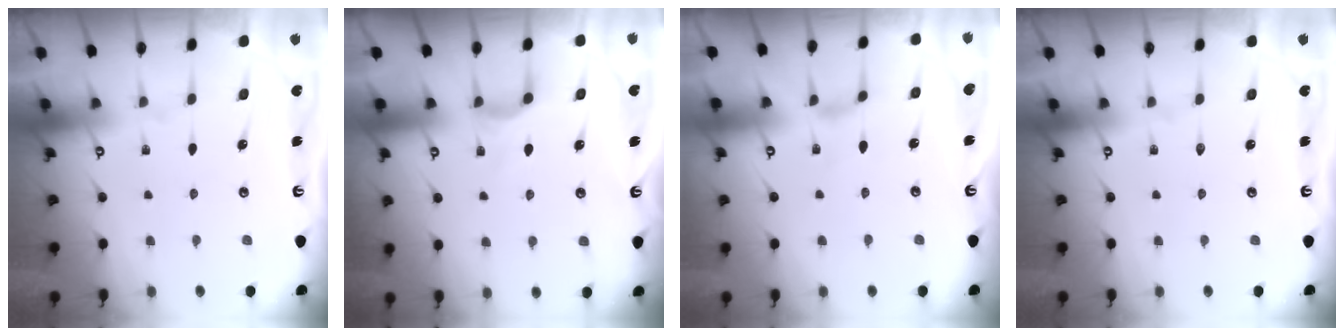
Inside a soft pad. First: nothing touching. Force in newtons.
{"total": 2.8, "press": 2.8, "slide": 0.4}
{"total": 1.0, "press": 0.9, "slide": 0.4}
{"total": 0.0}